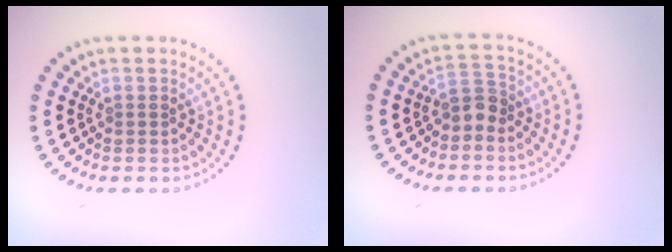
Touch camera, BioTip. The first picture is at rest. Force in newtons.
{"total": 1.7, "press": 1.4, "slide": 1.0}